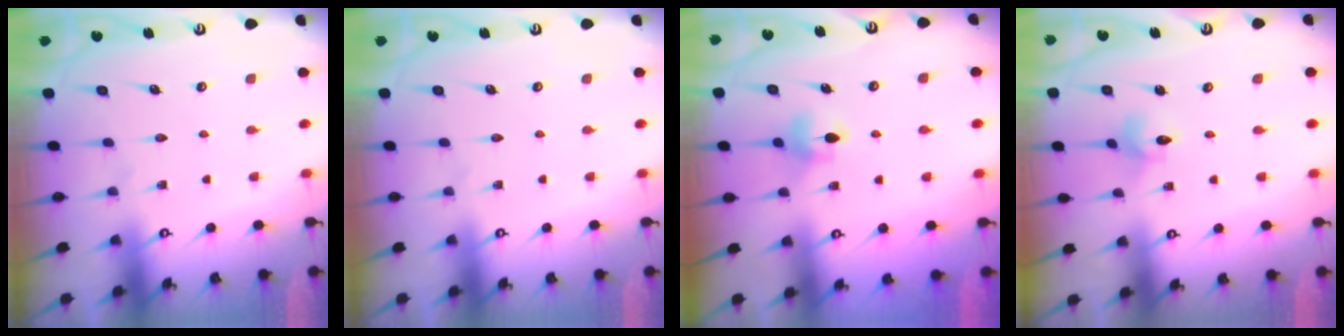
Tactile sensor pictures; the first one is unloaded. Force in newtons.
{"total": 0.0}
{"total": 6.5, "press": 6.4, "slide": 0.7}
{"total": 3.9, "press": 3.9, "slide": 0.3}